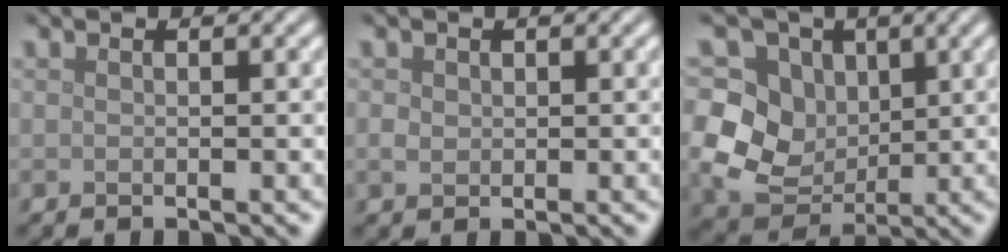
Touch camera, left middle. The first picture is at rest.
{"total": 1.1, "force": [0.2, 1.0, 0.4], "torque": [-0.007, -0.001, 0.003]}
{"total": 10.2, "force": [1.3, 8.5, 5.3], "torque": [-0.125, 0.013, 0.008]}